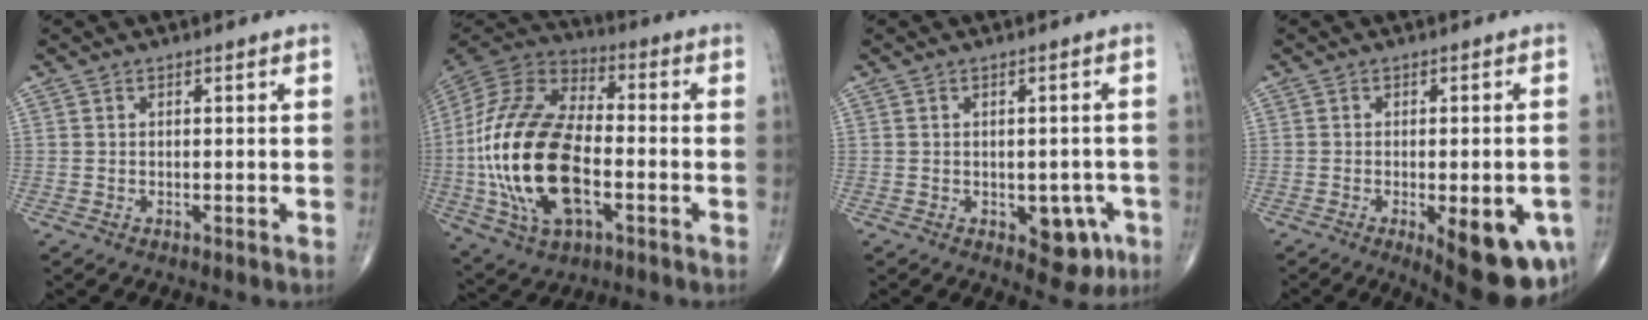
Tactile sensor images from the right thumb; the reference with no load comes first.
{"total": 25.6, "force": [-4.2, 13.5, 21.3], "torque": [-0.442, 0.009, -0.073]}
{"total": 6.2, "force": [-2.2, 3.7, 4.4], "torque": [-0.020, 0.007, -0.021]}
{"total": 14.2, "force": [-5.1, 5.0, 12.2], "torque": [-0.115, -0.001, -0.049]}